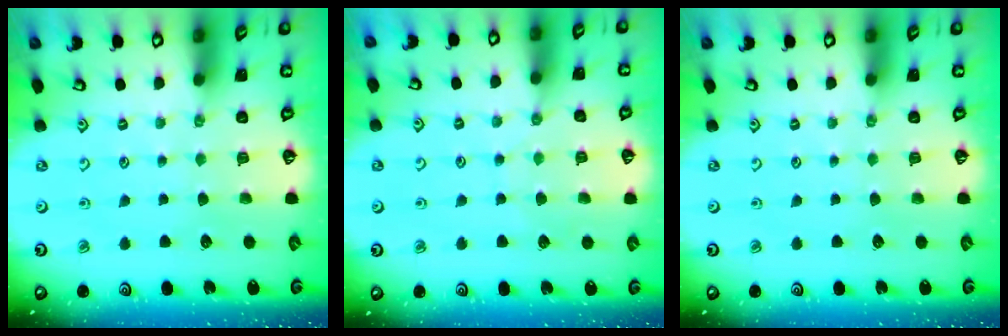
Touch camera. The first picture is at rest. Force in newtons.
{"total": 4.3, "press": 4.2, "slide": 0.5}
{"total": 0.0}